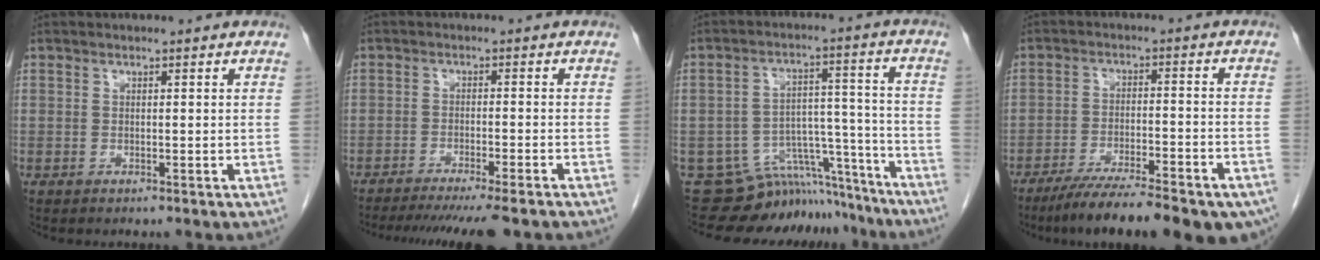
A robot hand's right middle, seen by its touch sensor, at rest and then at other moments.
{"total": 12.8, "force": [-11.1, 0.1, 6.4], "torque": [-0.084, -0.034, -0.157]}
{"total": 11.7, "force": [-10.9, 4.2, 1.2], "torque": [0.001, 0.064, -0.157]}
{"total": 19.3, "force": [-14.6, 3.5, 12.0], "torque": [-0.137, -0.013, -0.210]}